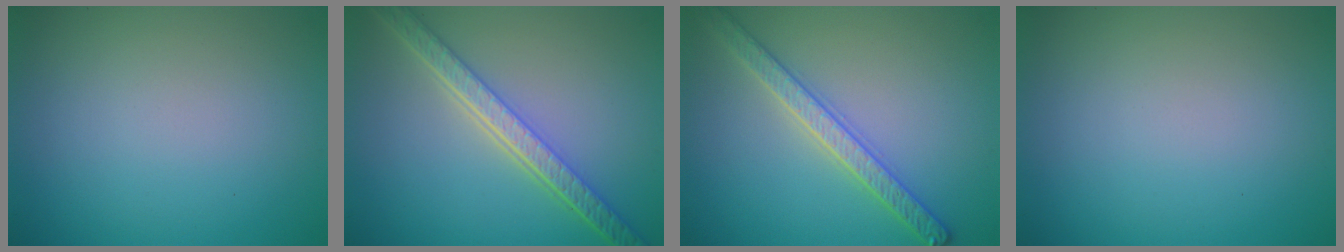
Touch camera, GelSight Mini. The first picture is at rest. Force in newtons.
{"total": 5.6, "press": 4.4, "slide": 3.5}
{"total": 3.6, "press": 3.5, "slide": 0.7}
{"total": 0.0}